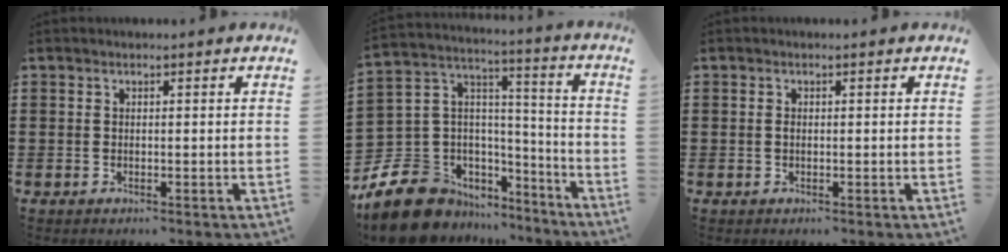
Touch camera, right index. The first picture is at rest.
{"total": 11.2, "force": [-7.5, 7.8, 2.8], "torque": [-0.102, 0.005, -0.144]}
{"total": 0.5, "force": [-0.1, 0.2, 0.5], "torque": [-0.011, -0.002, -0.002]}